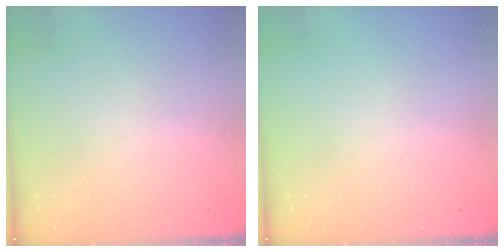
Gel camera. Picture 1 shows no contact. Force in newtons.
{"total": 0.0}